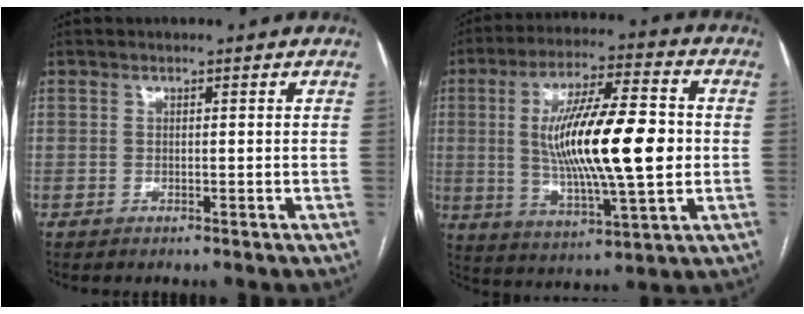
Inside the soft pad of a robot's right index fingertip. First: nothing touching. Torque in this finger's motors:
{"motor_torque": [2.14, 0.00, 1.05, 0.21]}